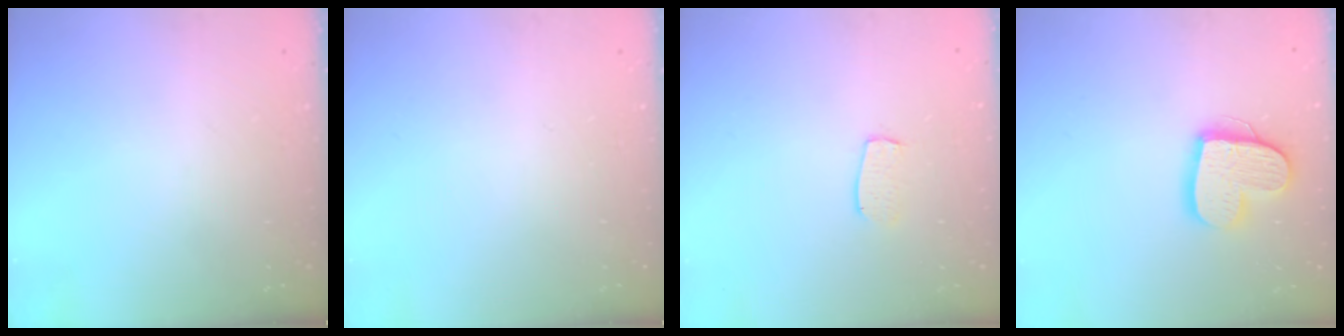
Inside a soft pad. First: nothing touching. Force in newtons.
{"total": 0.0}
{"total": 6.1, "press": 6.1, "slide": 0.3}
{"total": 15.0, "press": 15.0, "slide": 1.1}